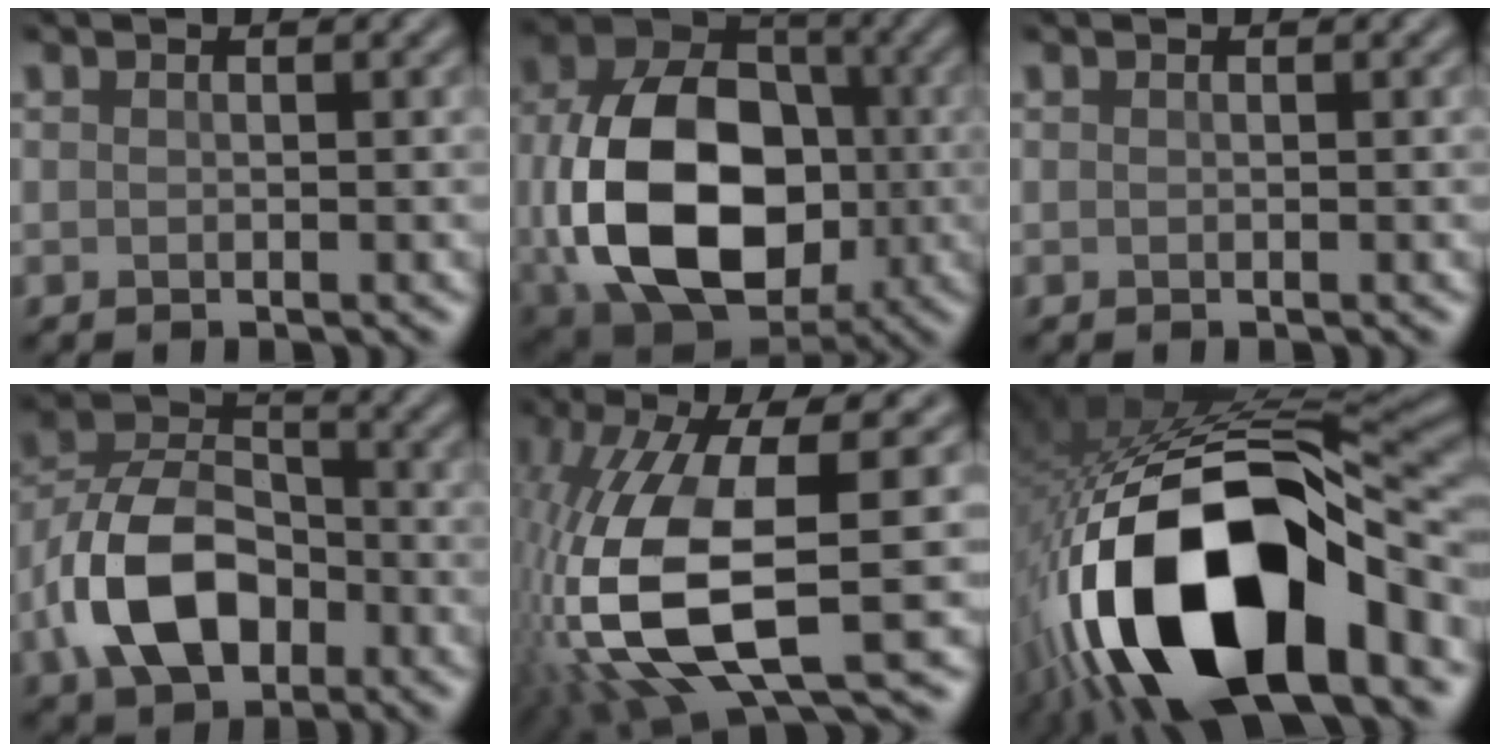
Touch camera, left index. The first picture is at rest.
{"total": 15.1, "force": [-1.4, 11.1, 10.2], "torque": [-0.205, -0.026, -0.025]}
{"total": 0.0}
{"total": 9.0, "force": [-3.3, 5.8, 6.1], "torque": [-0.120, 0.013, -0.073]}
{"total": 12.9, "force": [-2.1, 4.5, 11.9], "torque": [-0.266, -0.018, -0.035]}
{"total": 18.1, "force": [-7.1, 7.8, 14.8], "torque": [-0.269, -0.007, -0.110]}